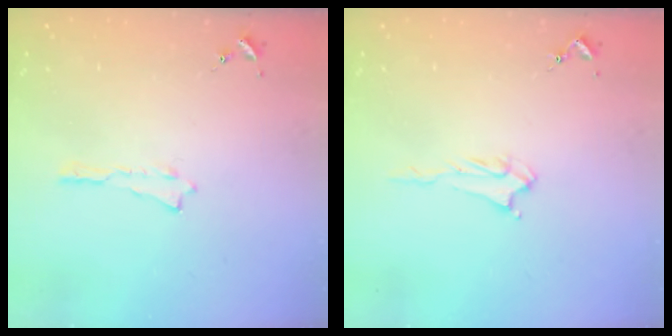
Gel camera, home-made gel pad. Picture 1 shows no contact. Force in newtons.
{"total": 3.2, "press": 3.2, "slide": 0.5}